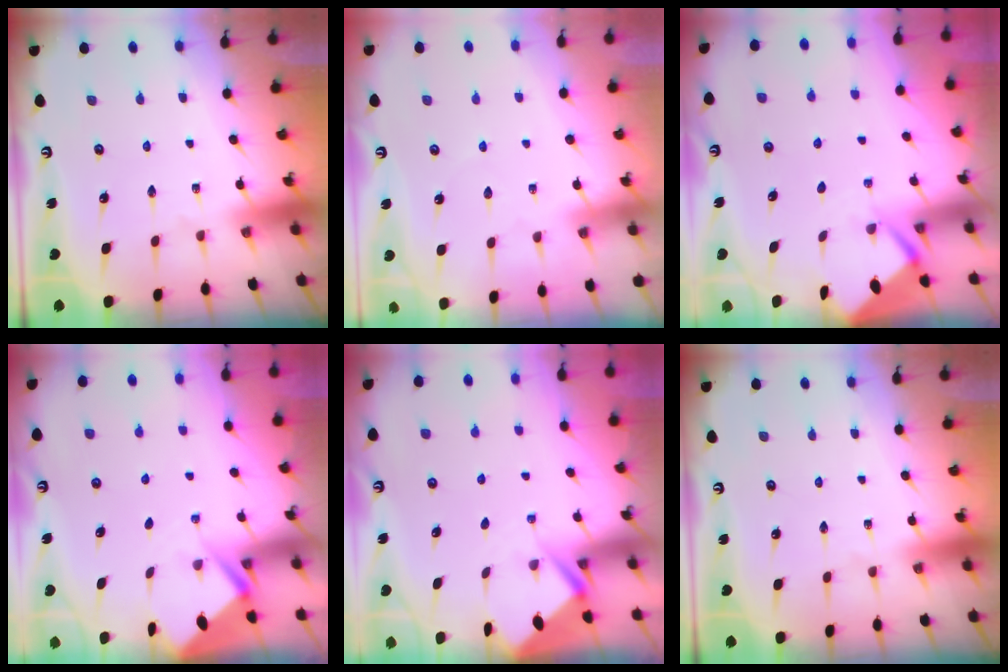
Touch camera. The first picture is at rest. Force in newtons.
{"total": 2.6, "press": 2.6, "slide": 0.4}
{"total": 2.8, "press": 2.7, "slide": 0.3}
{"total": 2.7, "press": 2.7, "slide": 0.4}
{"total": 2.9, "press": 2.8, "slide": 0.4}
{"total": 0.0}